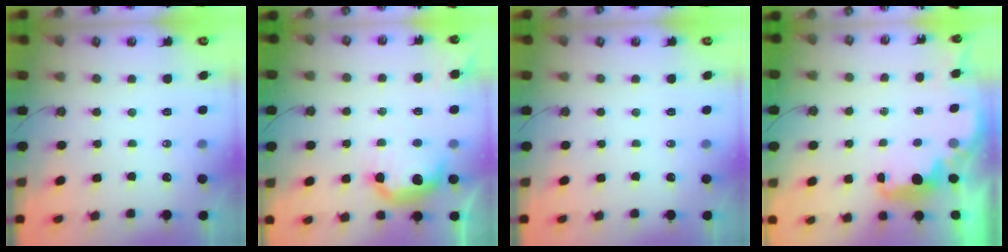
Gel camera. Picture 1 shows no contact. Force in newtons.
{"total": 12.5, "press": 12.5, "slide": 0.8}
{"total": 0.0}
{"total": 3.0, "press": 2.9, "slide": 0.7}